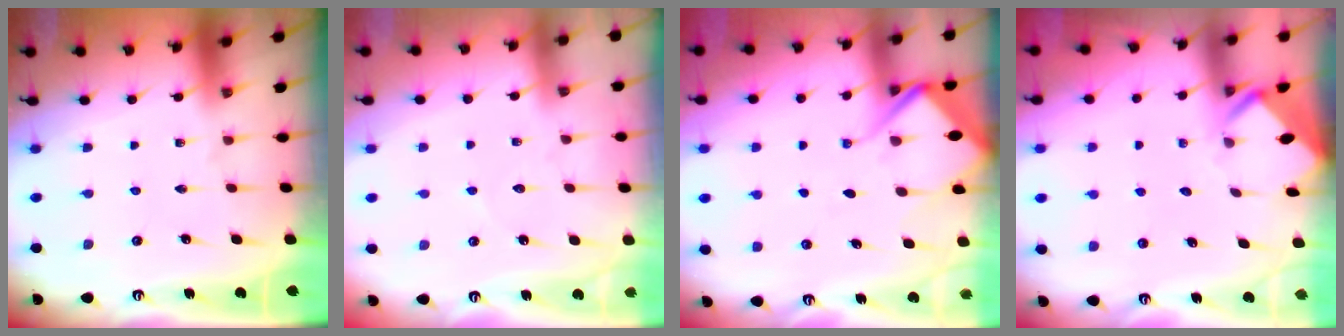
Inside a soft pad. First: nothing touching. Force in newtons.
{"total": 3.1, "press": 3.1, "slide": 0.4}
{"total": 8.5, "press": 8.5, "slide": 1.0}
{"total": 3.4, "press": 3.4, "slide": 0.3}